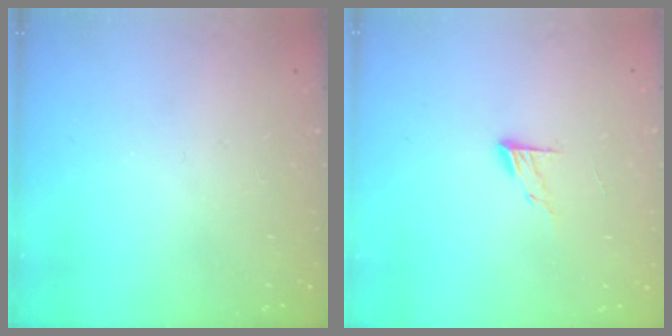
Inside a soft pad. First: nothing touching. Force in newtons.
{"total": 7.9, "press": 7.9, "slide": 0.7}